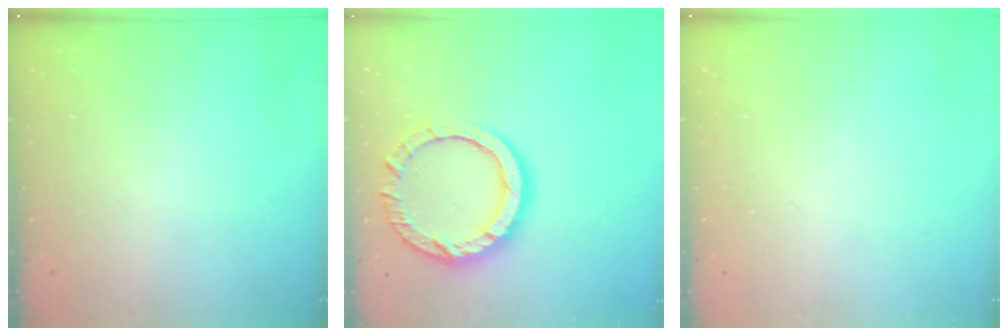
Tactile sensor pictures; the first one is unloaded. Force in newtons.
{"total": 14.1, "press": 14.1, "slide": 1.3}
{"total": 0.0}